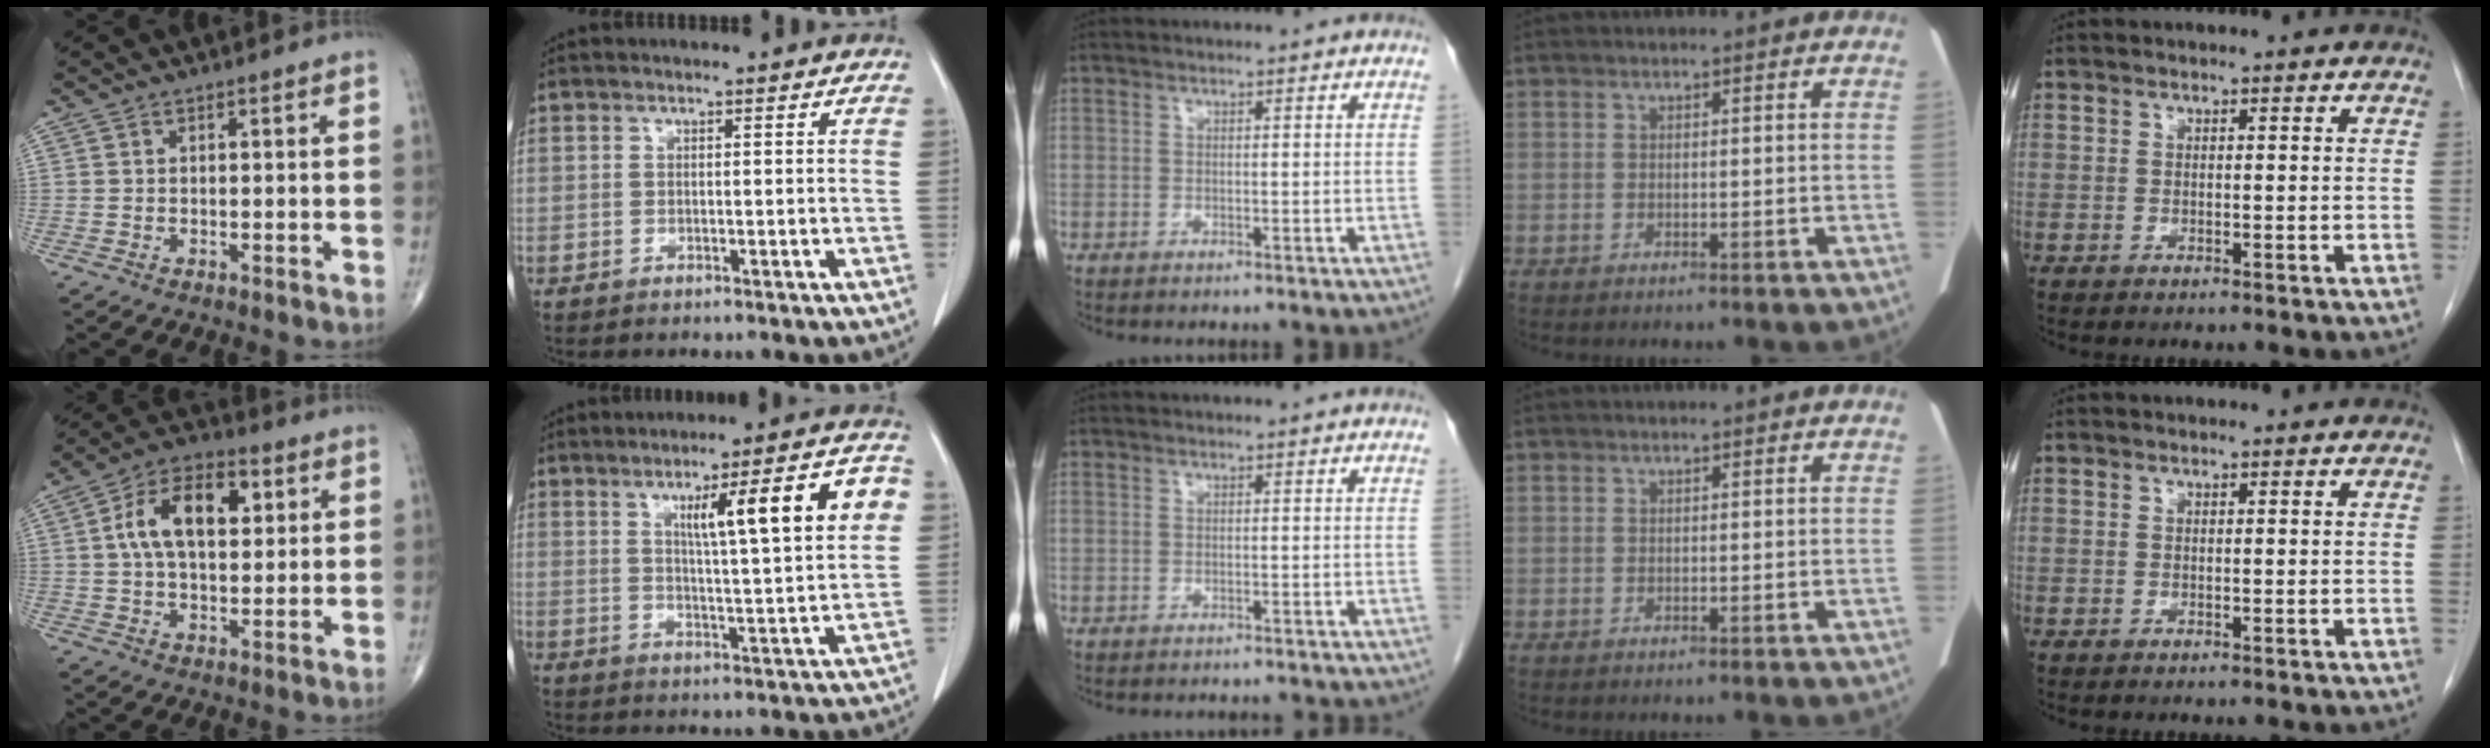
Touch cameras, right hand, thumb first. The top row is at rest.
{"thumb": {"total": 13.5, "force": [3.1, 7.6, 10.8], "torque": [-0.174, 0.014, 0.047]}, "index": {"total": 13.5, "force": [4.3, 0.9, 12.7], "torque": [-0.182, 0.014, 0.063]}, "middle": {"total": 4.8, "force": [-4.5, 0.8, 1.4], "torque": [-0.014, -0.007, -0.050]}}